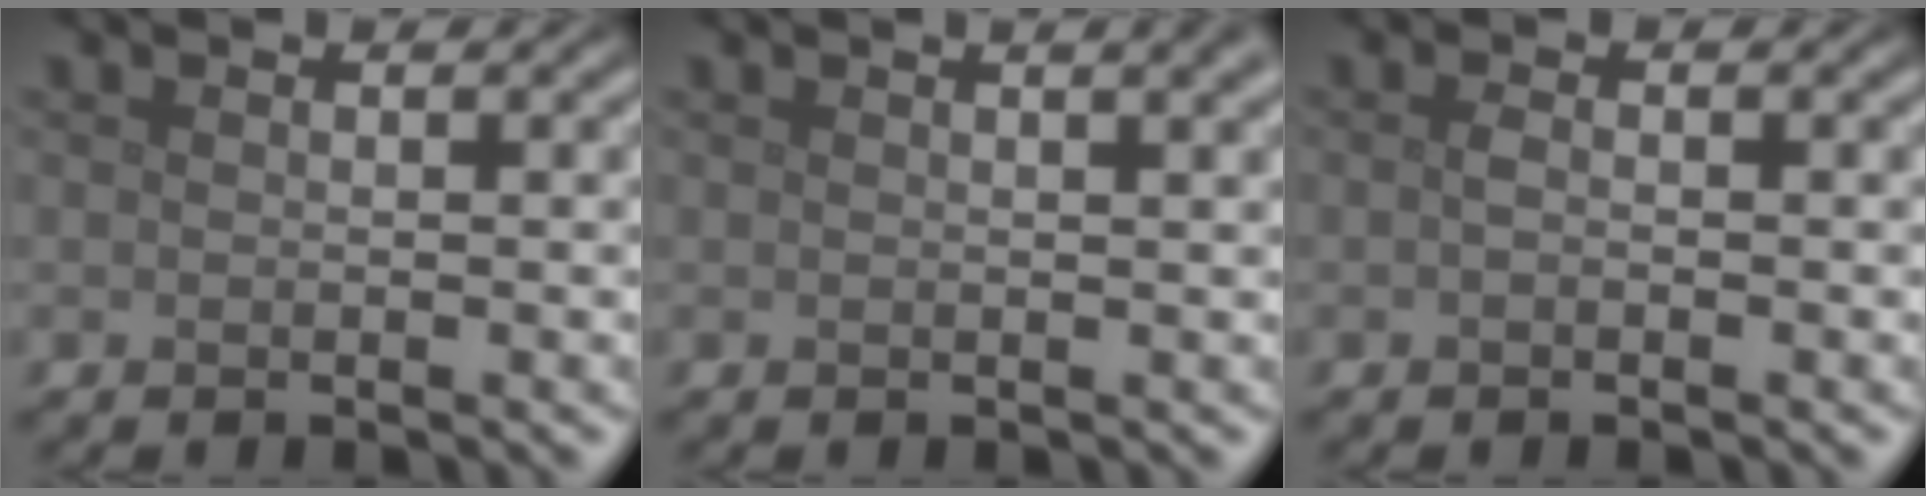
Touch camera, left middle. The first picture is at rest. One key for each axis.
{"total": 3.6, "fx": 1.9, "fy": 1.5, "fz": 2.6, "tx": -0.006, "ty": 0.014, "tz": 0.003}
{"total": 0.7, "fx": -0.3, "fy": 0.3, "fz": 0.6, "tx": -0.016, "ty": 0.000, "tz": -0.006}